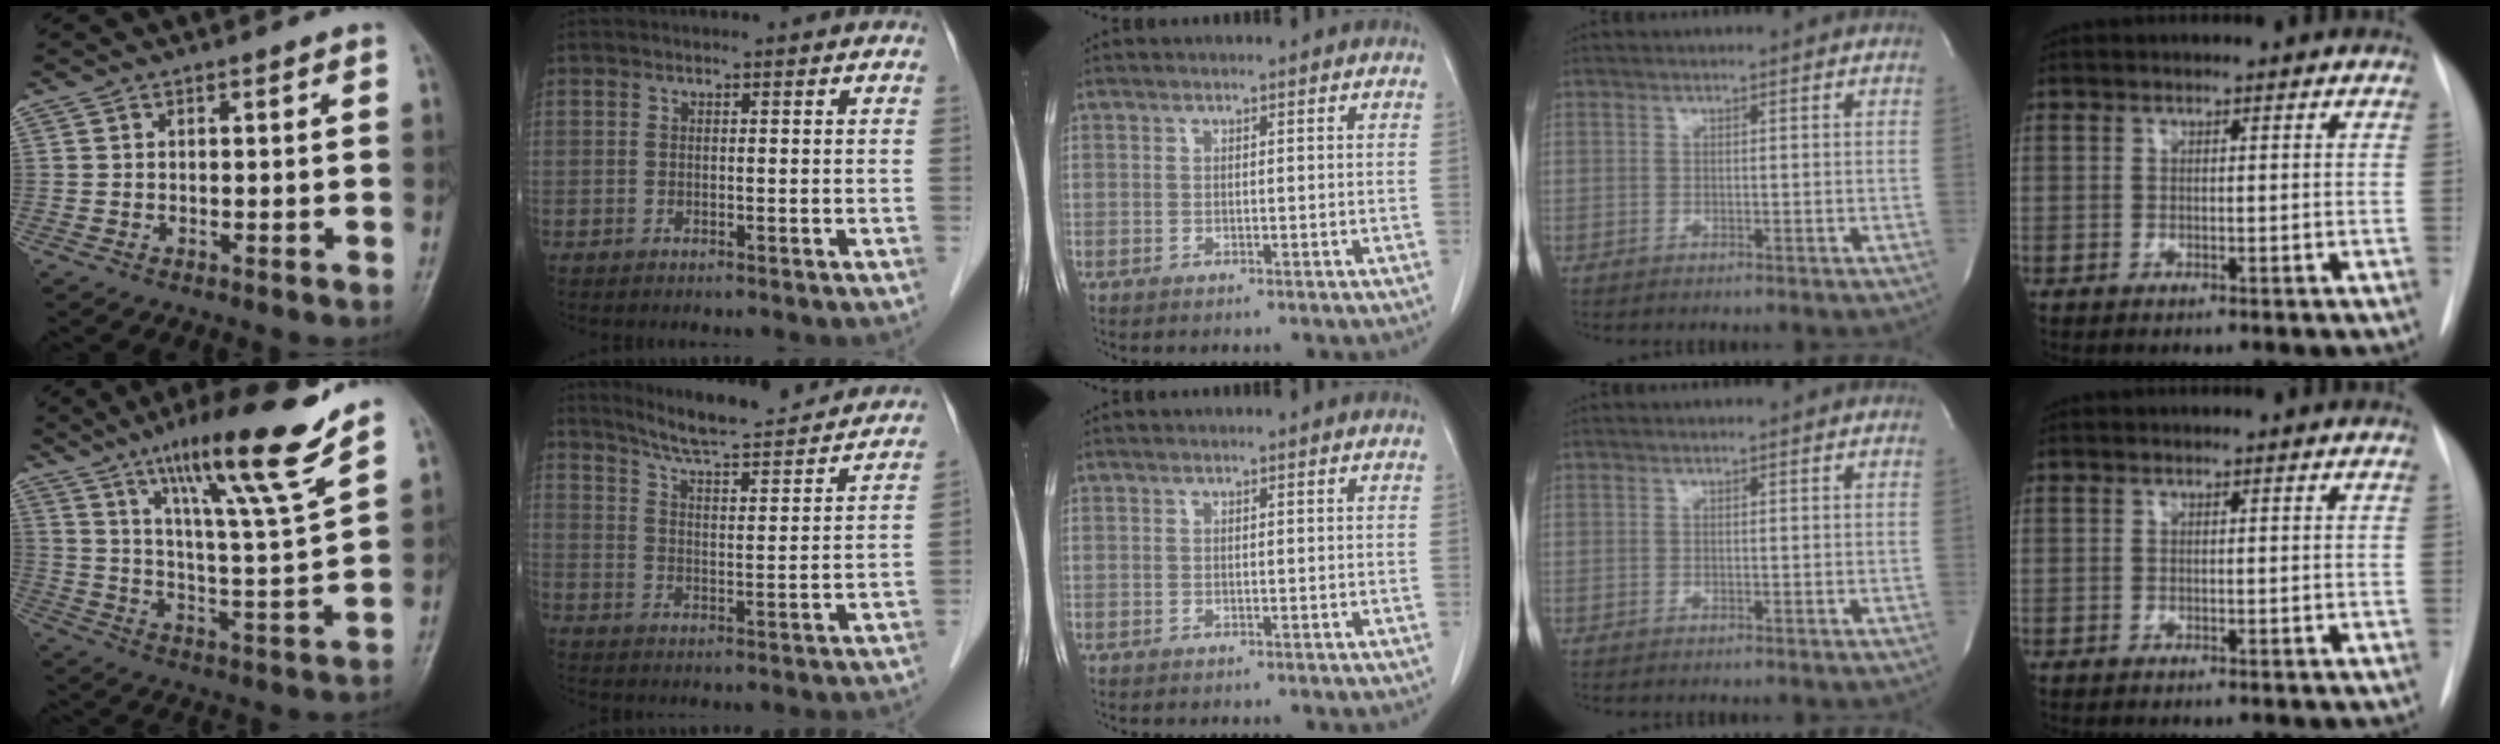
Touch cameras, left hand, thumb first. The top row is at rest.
{"thumb": {"total": 18.7, "force": [13.0, 0.8, 13.4], "torque": [-0.197, -0.070, 0.212]}, "index": {"total": 19.3, "force": [17.9, 1.7, 7.0], "torque": [-0.104, -0.028, 0.239]}}